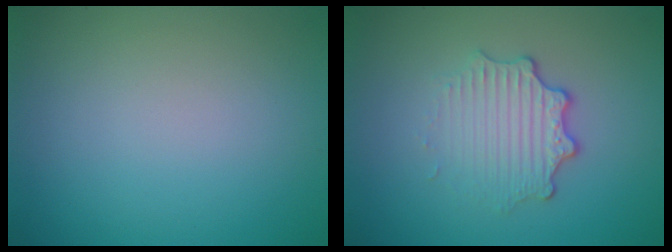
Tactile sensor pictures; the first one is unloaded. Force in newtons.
{"total": 3.3, "press": 2.6, "slide": 2.0}